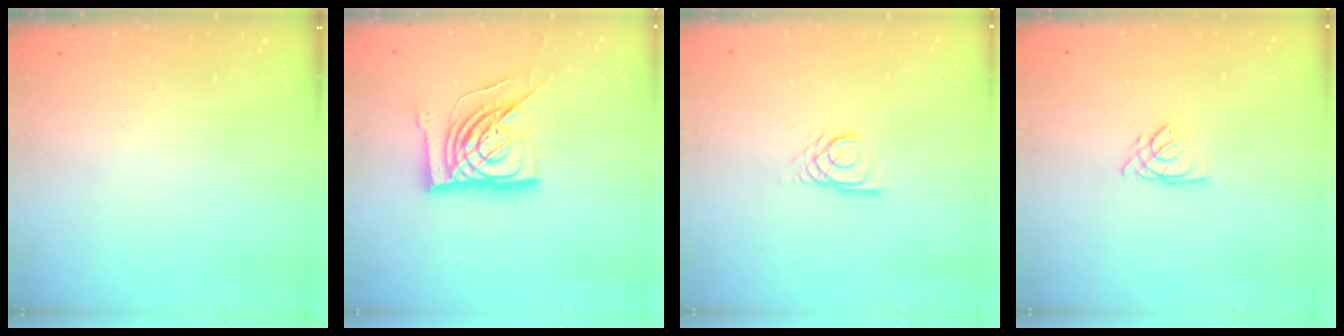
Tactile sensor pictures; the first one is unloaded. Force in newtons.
{"total": 18.6, "press": 18.5, "slide": 2.2}
{"total": 2.8, "press": 2.8, "slide": 0.1}
{"total": 2.7, "press": 2.7, "slide": 0.3}